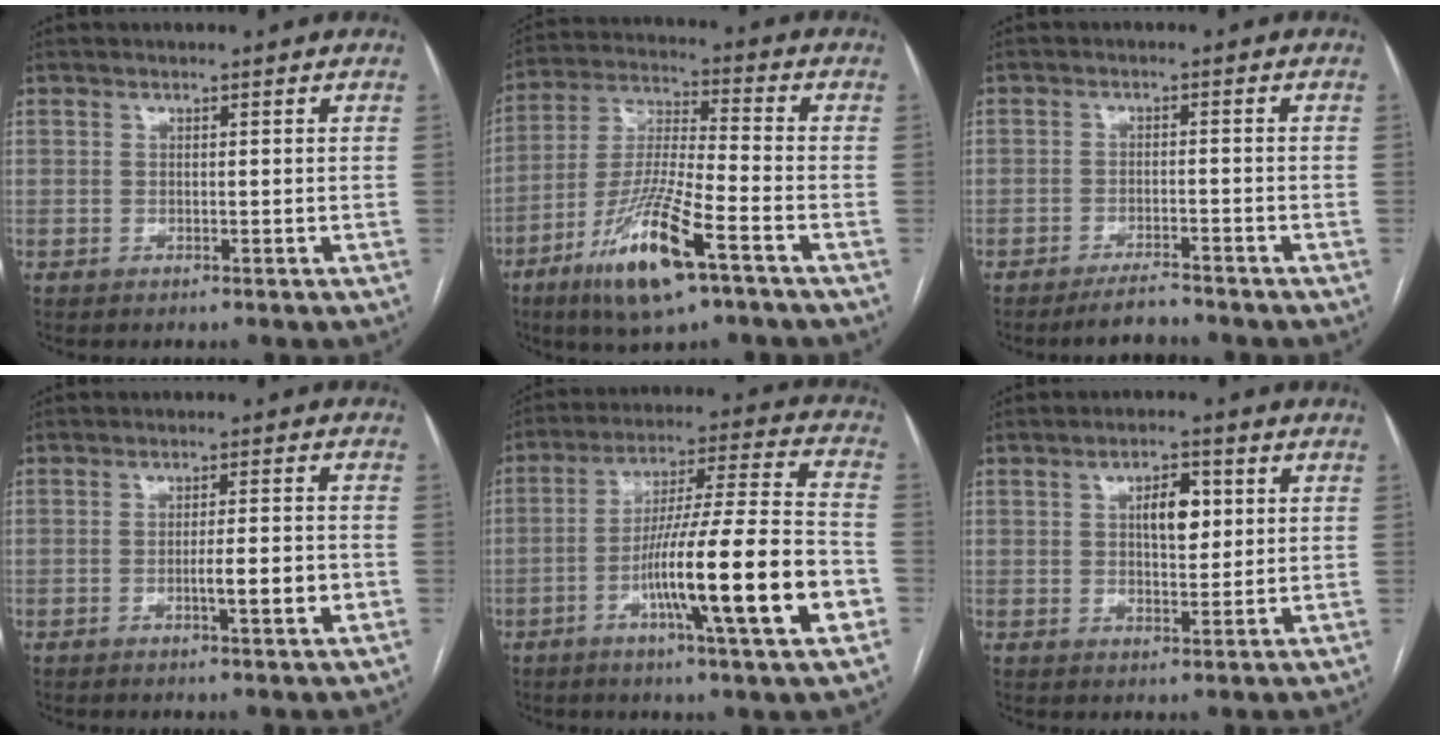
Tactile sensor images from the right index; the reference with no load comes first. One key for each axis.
{"total": 15.1, "fx": -8.1, "fy": 2.1, "fz": 12.6, "tx": -0.252, "ty": -0.023, "tz": -0.146}
{"total": 3.6, "fx": -3.4, "fy": 0.3, "fz": 1.2, "tx": -0.021, "ty": -0.011, "tz": -0.058}
{"total": 5.2, "fx": -1.6, "fy": 0.5, "fz": 4.9, "tx": -0.076, "ty": 0.000, "tz": -0.021}
{"total": 20.2, "fx": -6.7, "fy": 0.4, "fz": 19.1, "tx": -0.293, "ty": -0.006, "tz": -0.108}
{"total": 5.6, "fx": 1.4, "fy": 2.4, "fz": 4.8, "tx": -0.077, "ty": 0.009, "tz": 0.025}